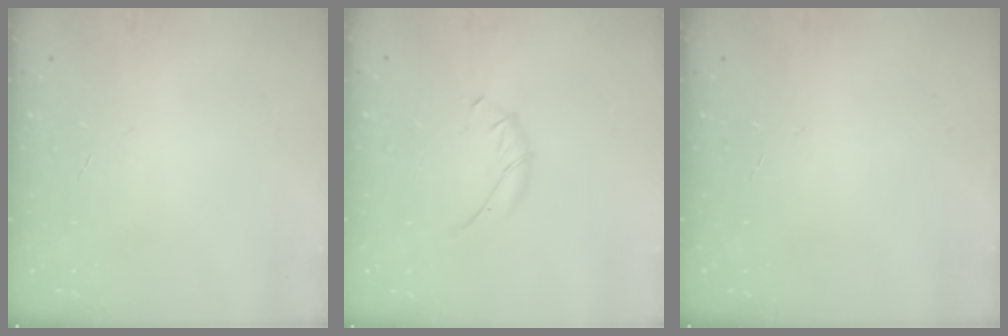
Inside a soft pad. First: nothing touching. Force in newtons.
{"total": 6.6, "press": 6.5, "slide": 1.2}
{"total": 0.0}